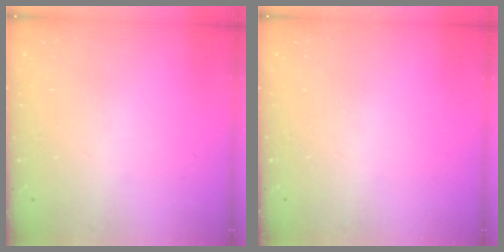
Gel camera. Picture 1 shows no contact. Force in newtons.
{"total": 0.0}